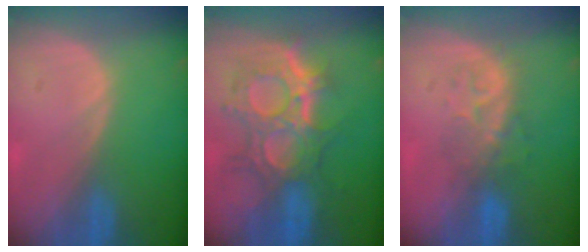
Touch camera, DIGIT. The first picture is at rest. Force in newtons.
{"total": 10.8, "press": 10.2, "slide": 3.8}
{"total": 4.9, "press": 4.9, "slide": 0.8}